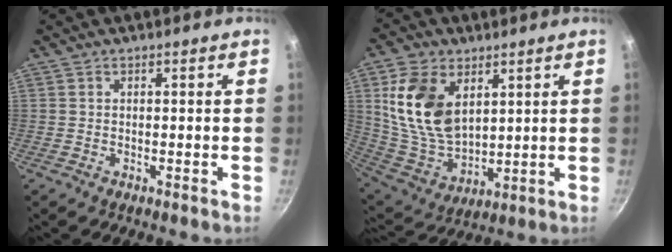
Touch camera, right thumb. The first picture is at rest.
{"total": 16.8, "force": [5.6, 10.8, 11.6], "torque": [-0.205, -0.033, 0.122]}